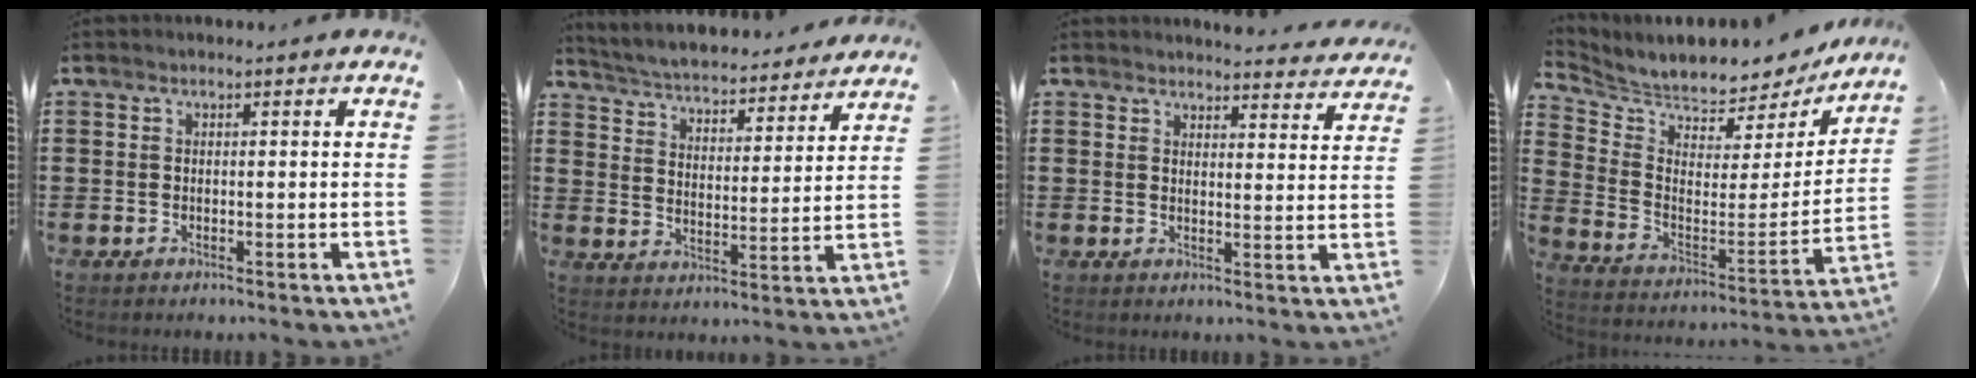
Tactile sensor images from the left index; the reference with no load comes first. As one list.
[{"total": 4.2, "force": [4.1, -0.3, 0.6], "torque": [-0.034, -0.038, 0.065]}, {"total": 3.5, "force": [3.5, 0.2, 0.1], "torque": [-0.006, -0.020, 0.064]}, {"total": 5.3, "force": [5.3, 0.5, 0.1], "torque": [-0.038, -0.059, 0.087]}]